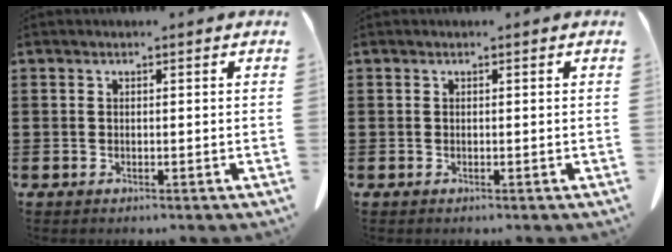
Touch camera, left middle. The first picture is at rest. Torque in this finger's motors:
{"motor_torque": [0.00, 0.00, -0.01, -0.01]}